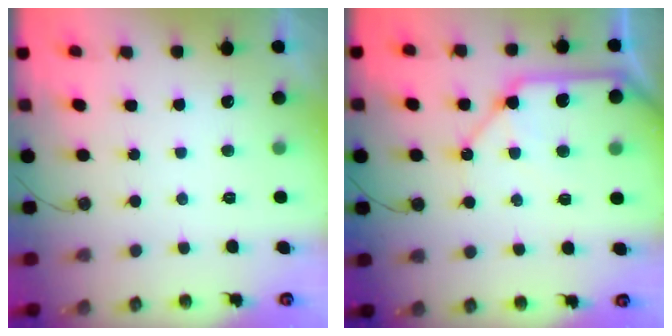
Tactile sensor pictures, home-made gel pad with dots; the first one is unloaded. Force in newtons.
{"total": 14.3, "press": 14.2, "slide": 1.7}